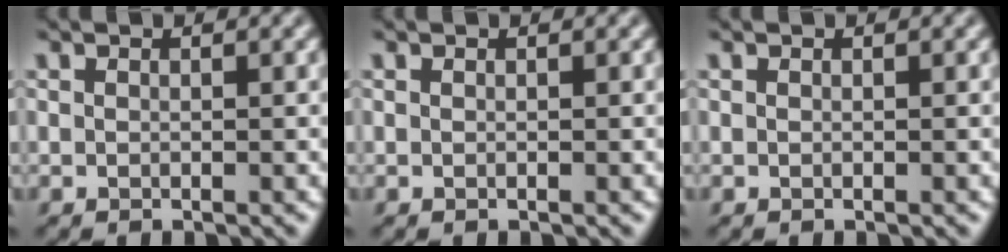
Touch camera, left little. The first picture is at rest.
{"total": 0.0}
{"total": 0.0}